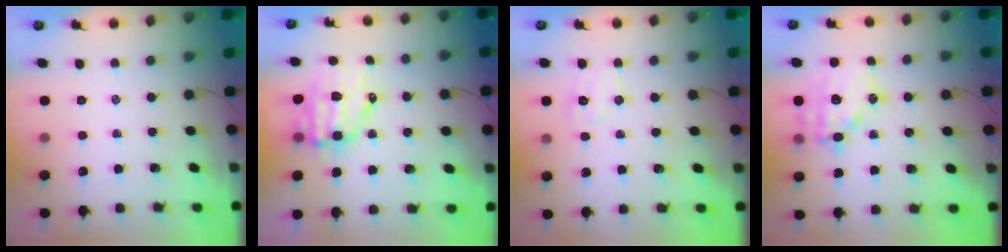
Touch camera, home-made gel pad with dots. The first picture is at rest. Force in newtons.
{"total": 9.2, "press": 8.9, "slide": 2.1}
{"total": 6.4, "press": 6.4, "slide": 1.1}
{"total": 15.2, "press": 14.9, "slide": 3.2}